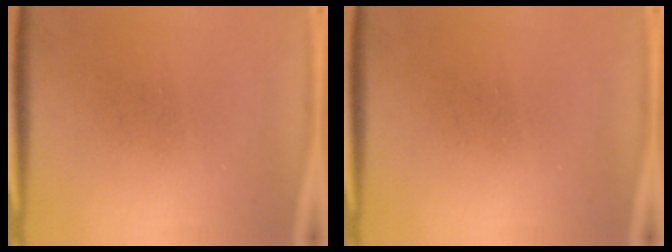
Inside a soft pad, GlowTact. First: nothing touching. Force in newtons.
{"total": 0.0}